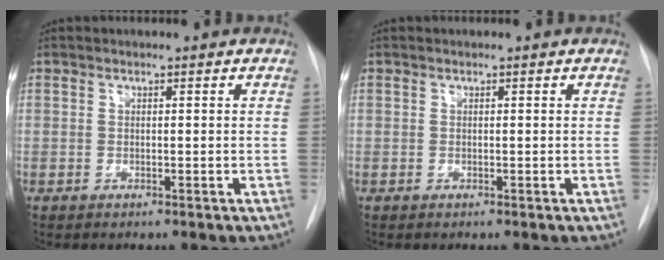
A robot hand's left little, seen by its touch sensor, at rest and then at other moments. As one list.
[{"total": 0.0}]